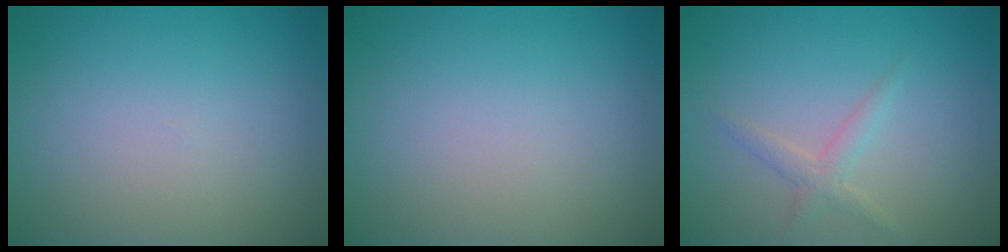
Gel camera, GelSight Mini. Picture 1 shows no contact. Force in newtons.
{"total": 0.0}
{"total": 1.5, "press": 1.5, "slide": 0.1}